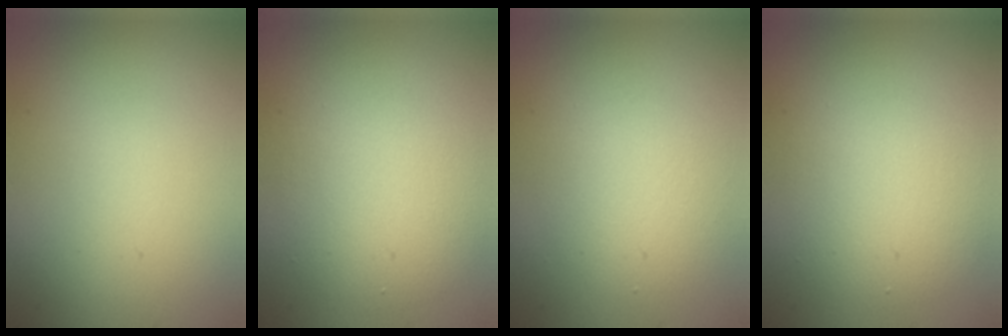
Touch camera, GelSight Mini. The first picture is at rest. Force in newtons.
{"total": 4.5, "press": 4.5, "slide": 0.4}
{"total": 3.2, "press": 3.2, "slide": 0.2}
{"total": 4.2, "press": 4.2, "slide": 0.0}